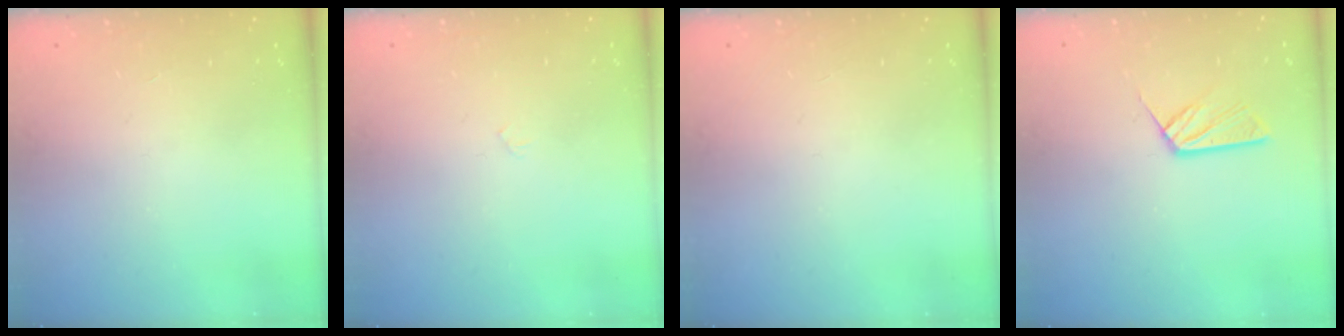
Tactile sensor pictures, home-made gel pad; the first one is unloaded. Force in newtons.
{"total": 2.8, "press": 2.8, "slide": 0.5}
{"total": 0.0}
{"total": 6.3, "press": 6.3, "slide": 0.5}